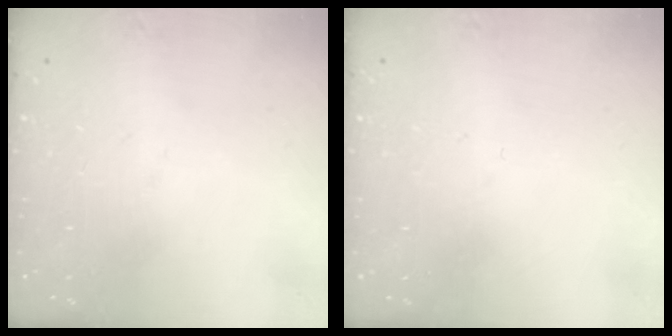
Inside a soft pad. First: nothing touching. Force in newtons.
{"total": 0.0}